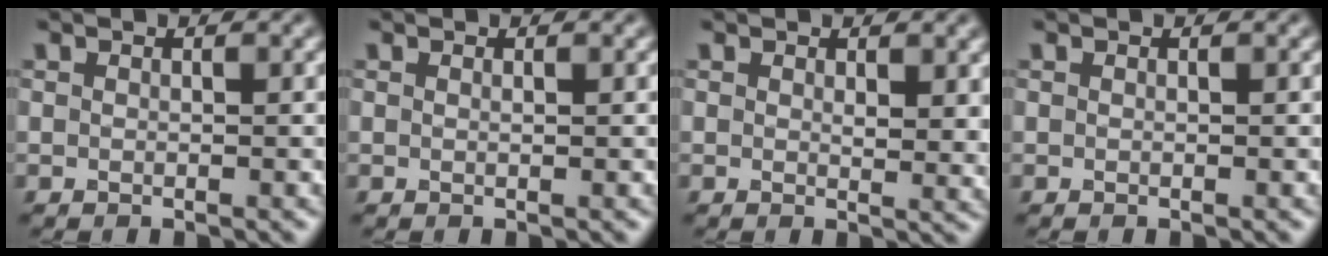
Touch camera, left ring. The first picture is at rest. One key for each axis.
{"total": 0.5, "fx": 0.2, "fy": 0.2, "fz": 0.4, "tx": -0.003, "ty": 0.002, "tz": 0.000}
{"total": 2.2, "fx": 0.9, "fy": 0.9, "fz": 1.8, "tx": -0.022, "ty": -0.007, "tz": 0.018}
{"total": 0.0}